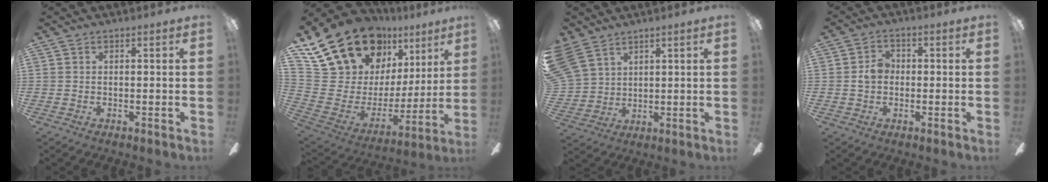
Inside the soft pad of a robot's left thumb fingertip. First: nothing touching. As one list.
[{"total": 23.4, "force": [17.1, 12.8, 9.5], "torque": [-0.182, -0.112, 0.336]}, {"total": 8.9, "force": [6.3, 5.6, 2.7], "torque": [-0.086, -0.015, 0.130]}, {"total": 4.5, "force": [0.1, 3.6, 2.7], "torque": [-0.053, 0.015, 0.001]}]